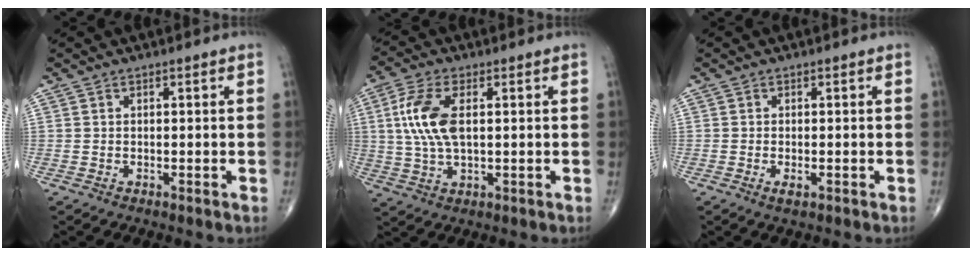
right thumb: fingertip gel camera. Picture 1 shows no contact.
{"total": 10.0, "force": [1.7, 4.7, 8.6], "torque": [-0.193, 0.003, 0.034]}
{"total": 1.6, "force": [-0.6, 0.6, 1.4], "torque": [-0.027, -0.003, -0.011]}